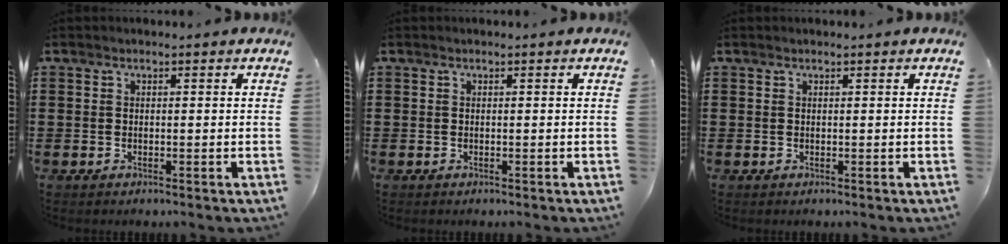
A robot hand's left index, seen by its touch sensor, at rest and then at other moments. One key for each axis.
{"total": 0.0}
{"total": 0.0}